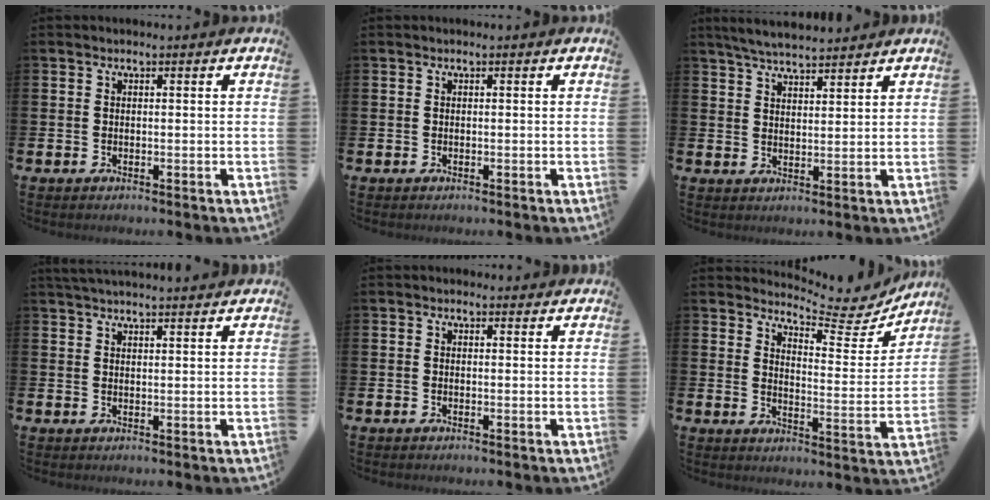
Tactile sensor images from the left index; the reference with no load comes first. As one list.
[{"total": 0.0}, {"total": 4.7, "force": [4.6, 0.4, 0.9], "torque": [-0.029, -0.019, 0.084]}, {"total": 2.9, "force": [2.8, -0.1, 0.4], "torque": [-0.012, -0.009, 0.052]}, {"total": 0.6, "force": [0.5, 0.3, 0.1], "torque": [0.006, 0.001, 0.007]}, {"total": 5.6, "force": [5.4, 0.9, 1.2], "torque": [-0.025, -0.059, 0.084]}]